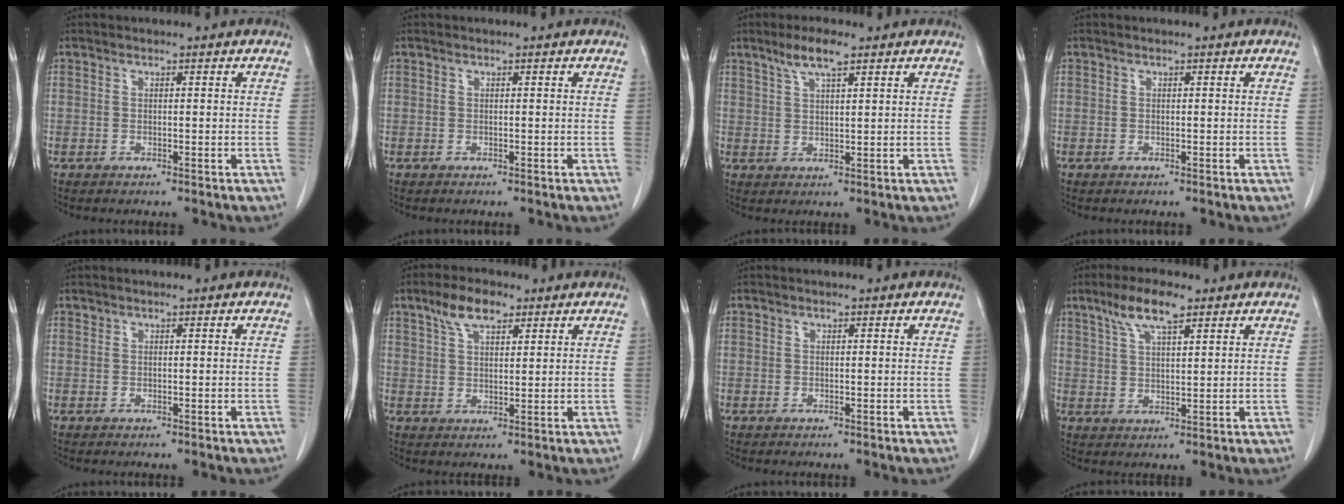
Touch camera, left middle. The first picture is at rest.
{"total": 0.0}
{"total": 4.8, "force": [3.3, 0.7, 3.5], "torque": [-0.071, 0.005, 0.062]}
{"total": 0.0}
{"total": 0.0}
{"total": 6.1, "force": [3.8, 2.4, 4.0], "torque": [-0.080, 0.015, 0.071]}
{"total": 0.0}
{"total": 6.9, "force": [4.5, 1.5, 5.0], "torque": [-0.103, 0.012, 0.085]}